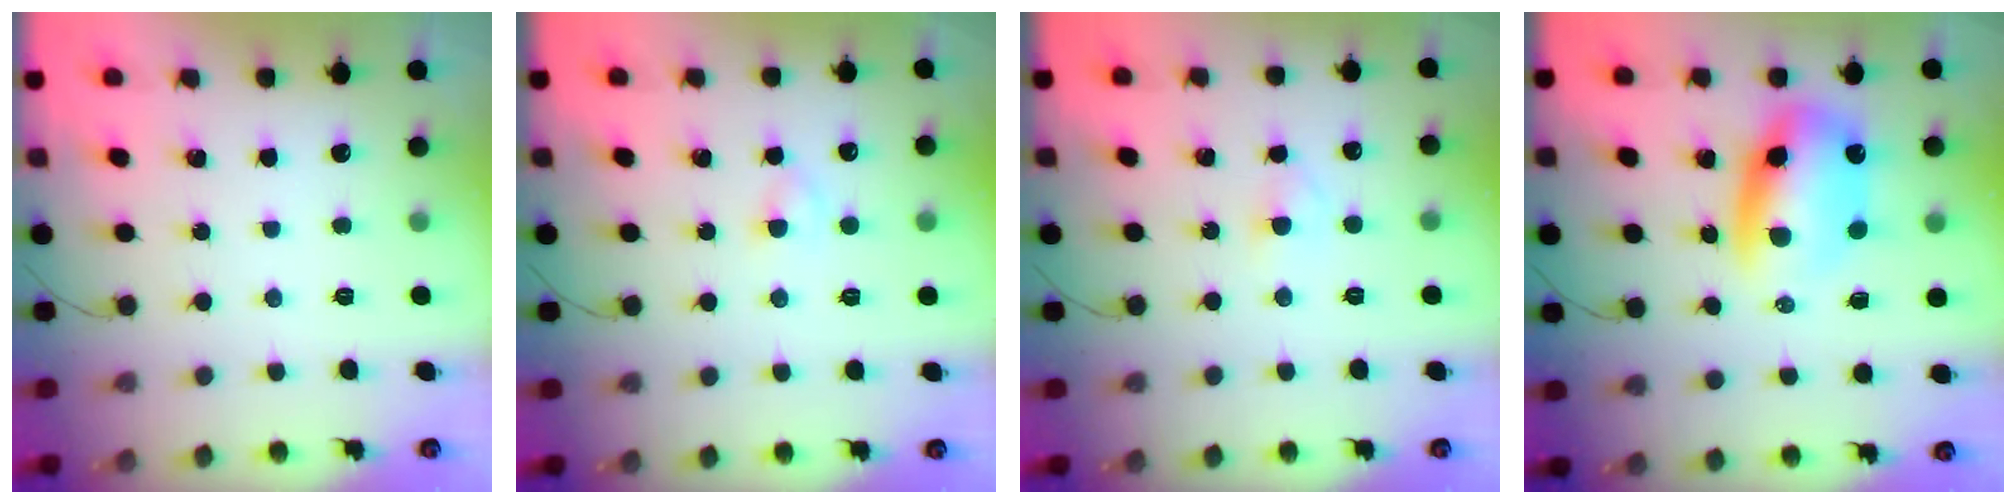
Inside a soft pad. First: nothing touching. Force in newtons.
{"total": 2.6, "press": 2.3, "slide": 1.2}
{"total": 2.5, "press": 2.3, "slide": 1.0}
{"total": 11.3, "press": 11.0, "slide": 2.7}